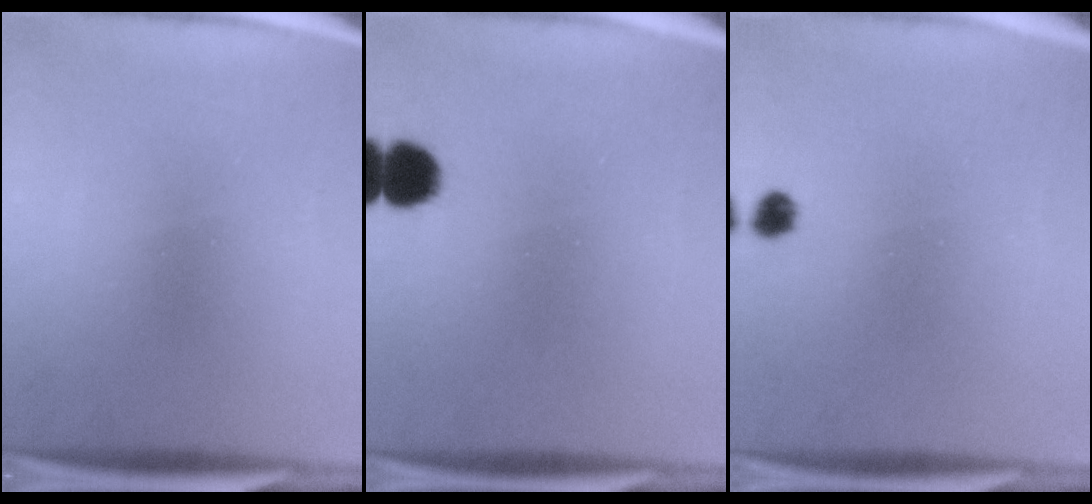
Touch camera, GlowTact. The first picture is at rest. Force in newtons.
{"total": 5.5}
{"total": 1.8}